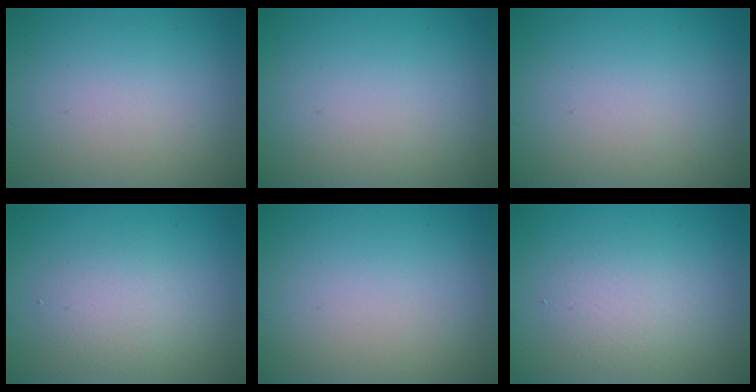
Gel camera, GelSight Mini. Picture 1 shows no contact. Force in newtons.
{"total": 0.0}
{"total": 0.0}
{"total": 2.4, "press": 2.4, "slide": 0.2}
{"total": 0.0}
{"total": 2.2, "press": 2.2, "slide": 0.2}